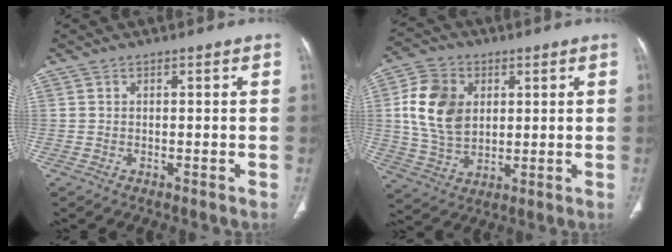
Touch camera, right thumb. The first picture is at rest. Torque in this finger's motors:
{"motor_torque": [0.94, 1.50, 1.00, 0.56, 0.09]}